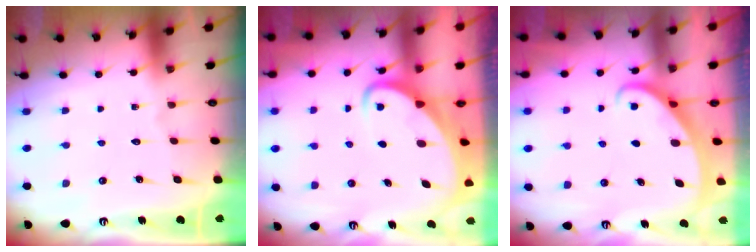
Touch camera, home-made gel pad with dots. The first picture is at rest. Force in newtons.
{"total": 3.0, "press": 3.0, "slide": 0.4}
{"total": 2.2, "press": 2.2, "slide": 0.2}